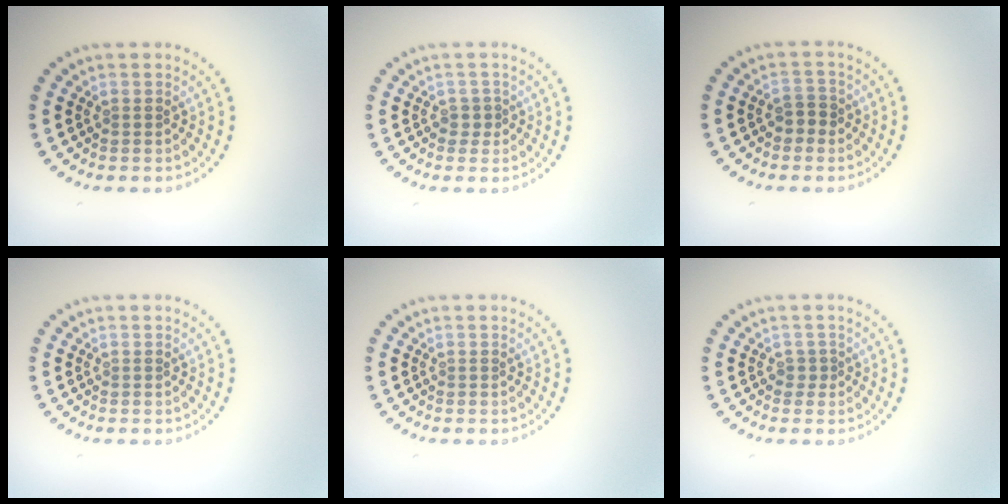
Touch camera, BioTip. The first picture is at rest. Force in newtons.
{"total": 0.8, "press": 0.4, "slide": 0.6}
{"total": 1.6, "press": 1.5, "slide": 0.6}
{"total": 0.0}
{"total": 0.0}
{"total": 0.7, "press": 0.2, "slide": 0.6}